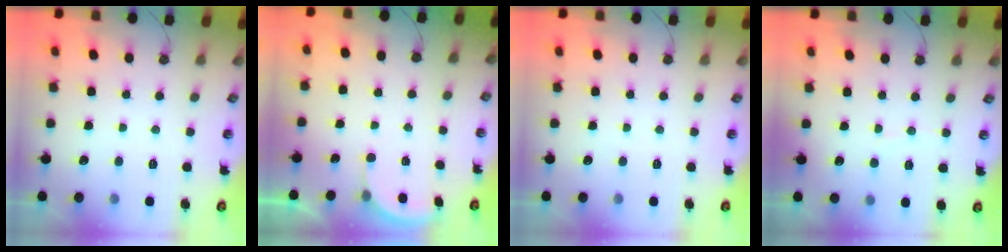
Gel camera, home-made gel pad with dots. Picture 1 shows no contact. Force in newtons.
{"total": 1.6, "press": 1.6, "slide": 0.3}
{"total": 0.0}
{"total": 2.1, "press": 2.1, "slide": 0.2}